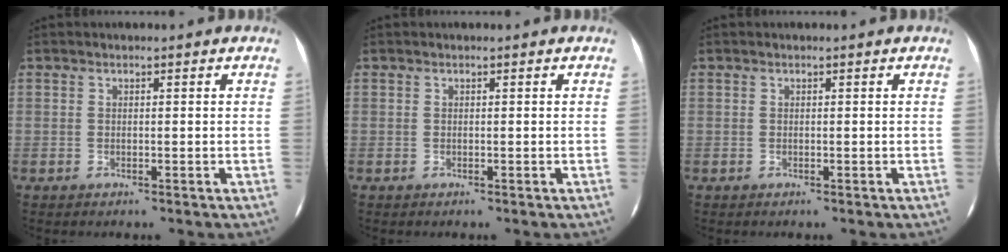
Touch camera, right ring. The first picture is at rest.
{"total": 0.0}
{"total": 0.0}